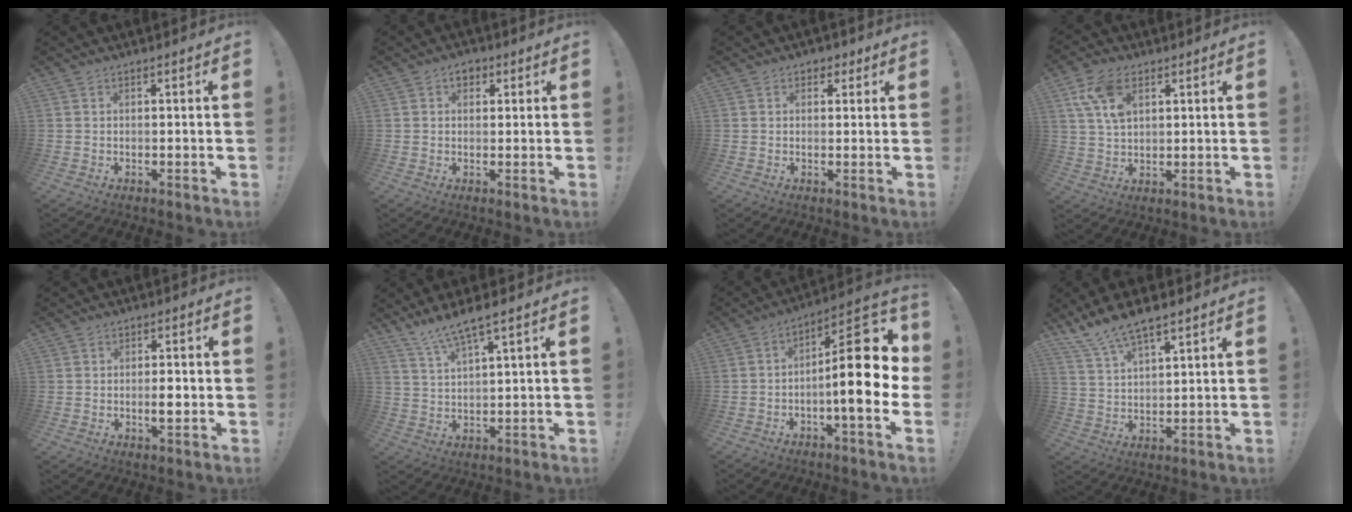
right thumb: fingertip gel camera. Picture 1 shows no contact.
{"total": 3.5, "force": [1.7, 2.5, 1.8], "torque": [-0.017, -0.001, 0.027]}
{"total": 2.7, "force": [1.1, 2.2, 1.0], "torque": [-0.006, 0.001, 0.017]}
{"total": 10.3, "force": [4.8, 5.9, 6.9], "torque": [-0.137, -0.008, 0.091]}
{"total": 4.6, "force": [0.1, 3.9, 2.5], "torque": [-0.019, 0.000, -0.001]}
{"total": 6.7, "force": [5.6, 0.0, 3.7], "torque": [-0.080, -0.028, 0.099]}
{"total": 20.3, "force": [-0.2, 6.1, 19.4], "torque": [-0.273, 0.002, -0.006]}
{"total": 9.1, "force": [7.7, 2.3, 4.3], "torque": [-0.090, -0.042, 0.144]}